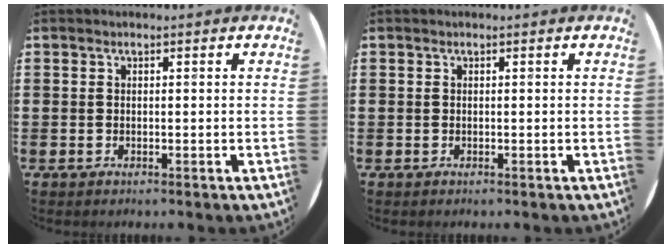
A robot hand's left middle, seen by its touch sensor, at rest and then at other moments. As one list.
[{"total": 0.0}]